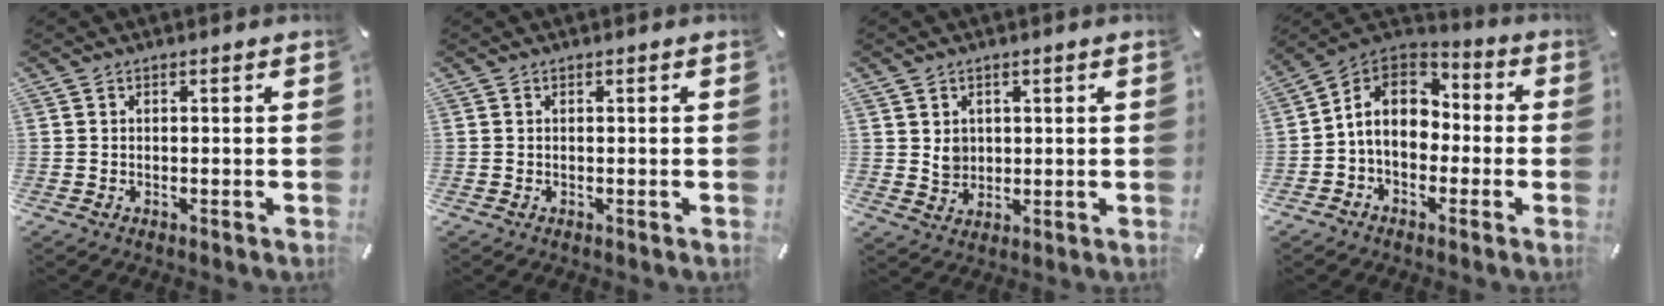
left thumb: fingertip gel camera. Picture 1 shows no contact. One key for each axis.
{"total": 0.0}
{"total": 4.1, "fx": 1.5, "fy": 3.7, "fz": 0.7, "tx": 0.001, "ty": -0.003, "tz": 0.024}
{"total": 10.2, "fx": -1.0, "fy": 8.2, "fz": 5.9, "tx": -0.123, "ty": 0.017, "tz": -0.018}